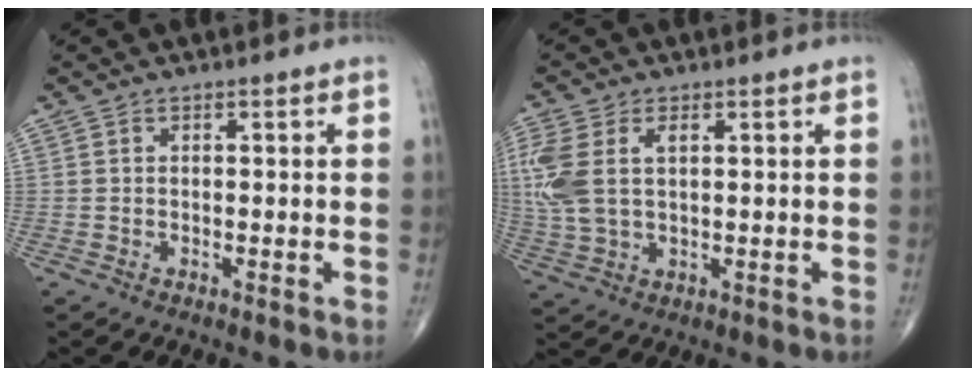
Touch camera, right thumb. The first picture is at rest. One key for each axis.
{"total": 10.1, "fx": 2.2, "fy": 5.8, "fz": 8.0, "tx": -0.211, "ty": 0.011, "tz": 0.051}